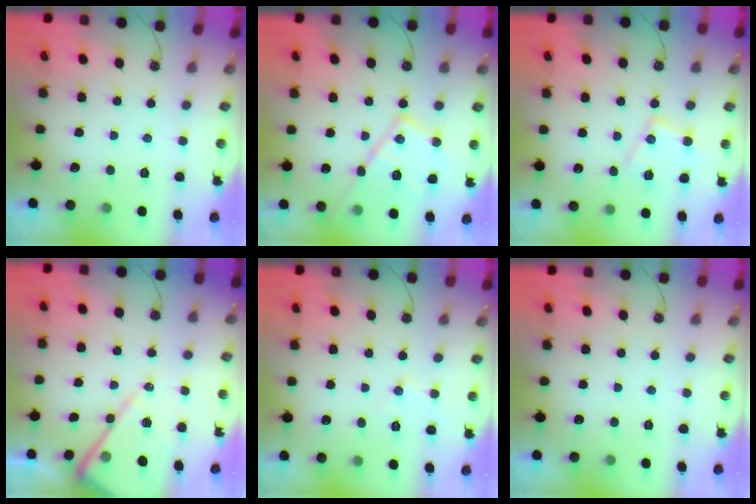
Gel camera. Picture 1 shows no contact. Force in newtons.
{"total": 16.0, "press": 16.0, "slide": 1.3}
{"total": 13.0, "press": 13.0, "slide": 1.0}
{"total": 12.7, "press": 12.6, "slide": 1.2}
{"total": 5.7, "press": 5.7, "slide": 0.6}
{"total": 0.0}